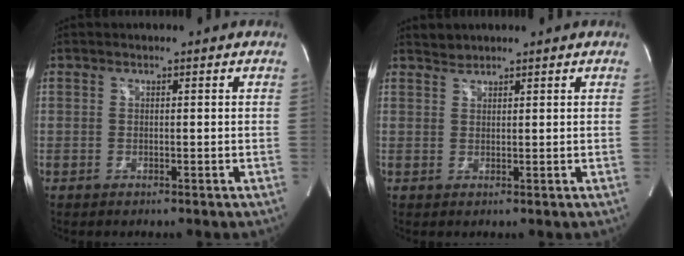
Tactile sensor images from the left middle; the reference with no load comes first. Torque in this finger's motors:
{"motor_torque": [0.11, 0.01, -0.01, -0.01]}